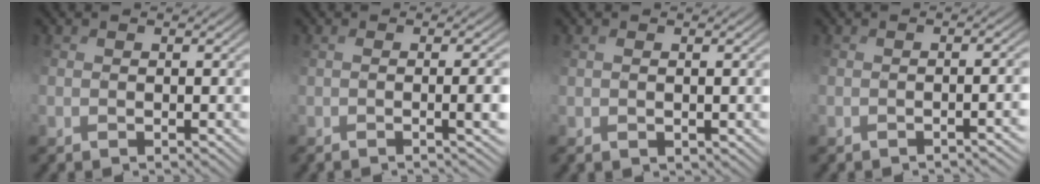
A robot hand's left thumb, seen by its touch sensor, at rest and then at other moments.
{"total": 4.0, "force": [-1.1, 0.2, 3.9], "torque": [-0.036, -0.001, -0.005]}
{"total": 0.8, "force": [-0.1, 0.5, 0.5], "torque": [-0.008, -0.003, 0.008]}
{"total": 3.4, "force": [-2.3, 0.6, 2.5], "torque": [-0.010, 0.003, -0.004]}